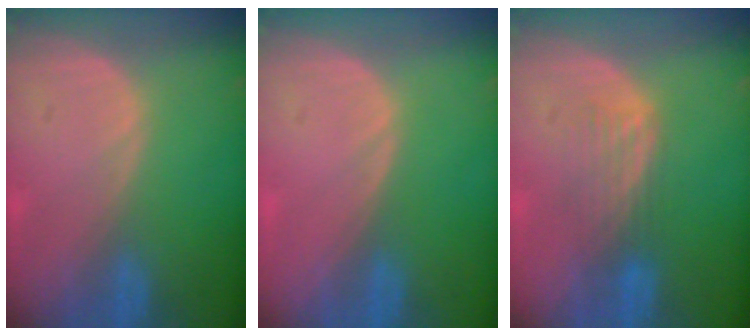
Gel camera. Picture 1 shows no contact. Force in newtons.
{"total": 0.0}
{"total": 4.3, "press": 3.6, "slide": 2.4}